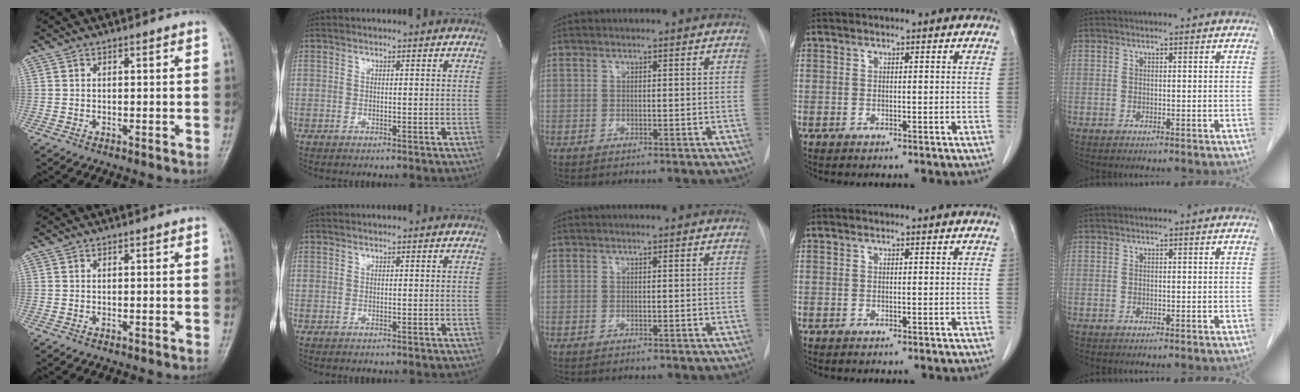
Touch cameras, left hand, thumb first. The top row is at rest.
{}